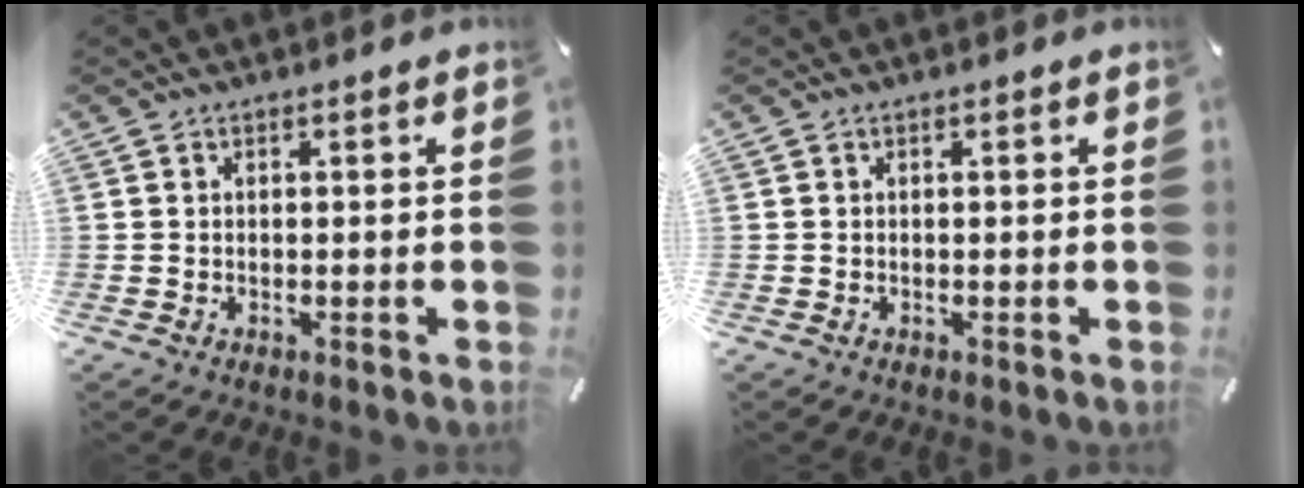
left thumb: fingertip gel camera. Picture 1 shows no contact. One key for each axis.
{"total": 0.0}